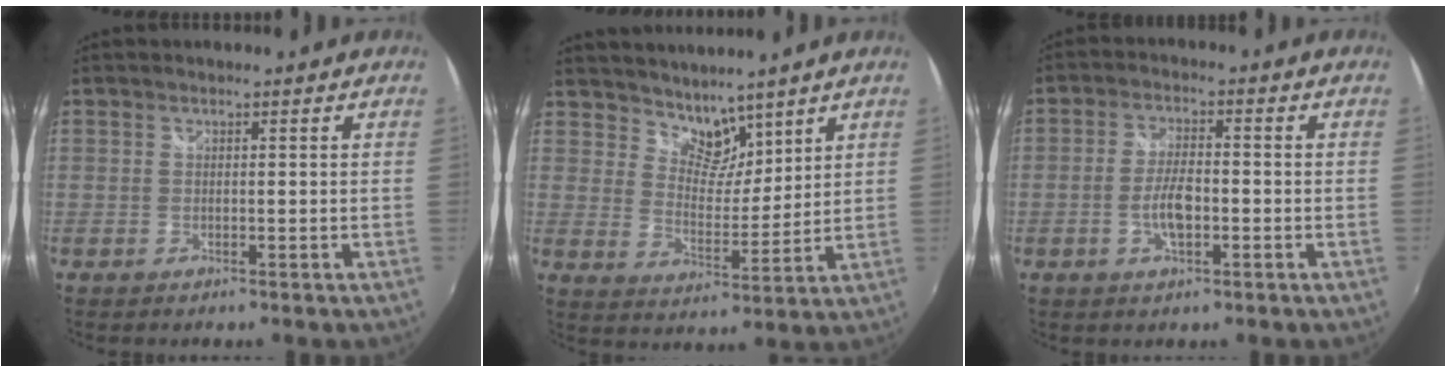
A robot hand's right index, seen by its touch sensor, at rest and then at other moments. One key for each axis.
{"total": 7.7, "fx": 6.3, "fy": 3.8, "fz": 2.2, "tx": -0.025, "ty": 0.000, "tz": 0.115}
{"total": 5.7, "fx": -1.7, "fy": 2.3, "fz": 4.9, "tx": -0.099, "ty": 0.001, "tz": -0.030}